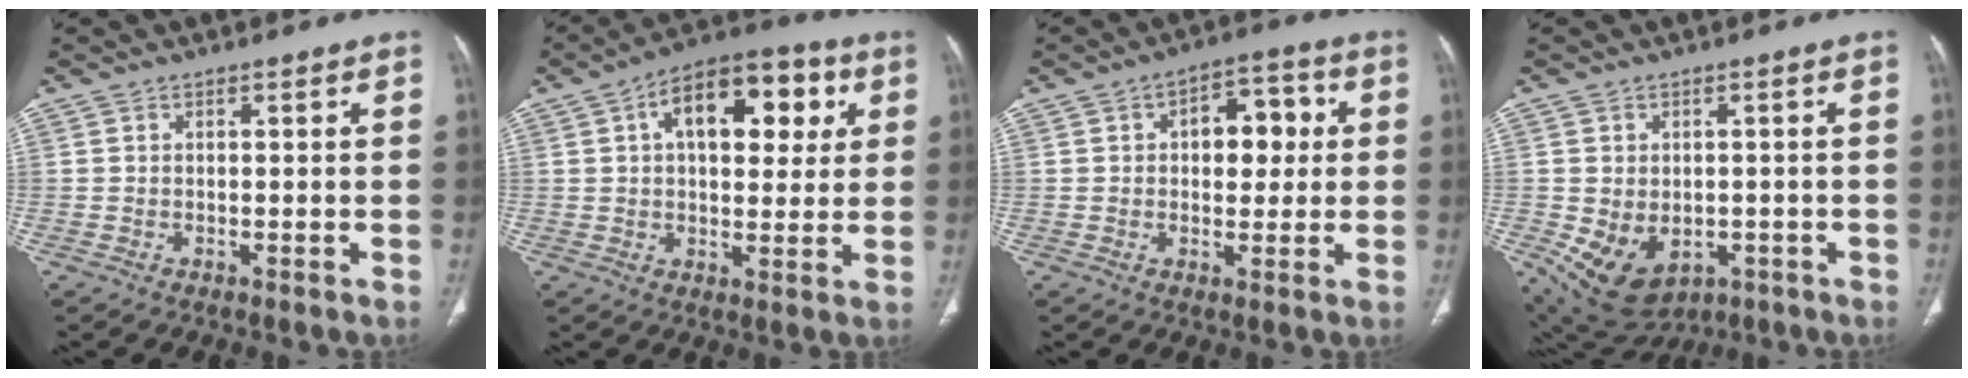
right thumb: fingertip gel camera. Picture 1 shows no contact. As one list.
[{"total": 16.7, "force": [5.2, 9.0, 13.1], "torque": [-0.149, 0.013, 0.072]}, {"total": 9.3, "force": [1.6, 5.6, 7.2], "torque": [-0.067, 0.016, 0.021]}, {"total": 11.4, "force": [-3.3, 8.2, 7.2], "torque": [-0.111, 0.002, -0.027]}]